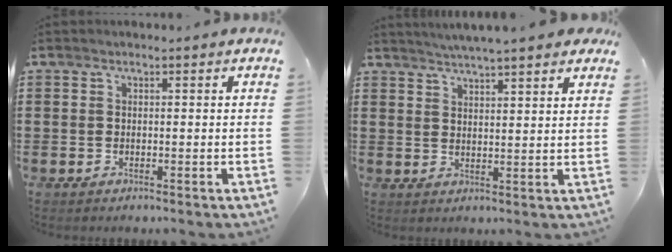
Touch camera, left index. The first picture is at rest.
{"total": 3.3, "force": [3.2, -0.3, 0.8], "torque": [-0.027, -0.009, 0.056]}